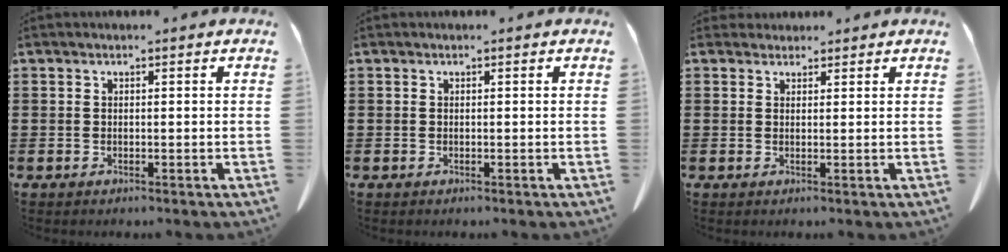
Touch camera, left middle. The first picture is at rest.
{"total": 0.0}
{"total": 1.7, "force": [1.5, 0.7, 0.1], "torque": [-0.007, 0.003, 0.030]}